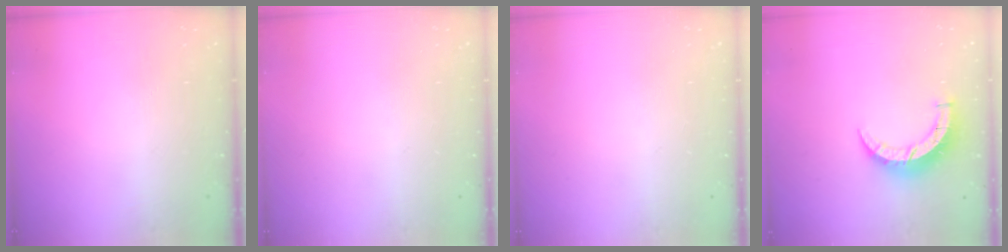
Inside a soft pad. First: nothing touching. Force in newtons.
{"total": 0.0}
{"total": 0.0}
{"total": 7.9, "press": 7.9, "slide": 0.2}